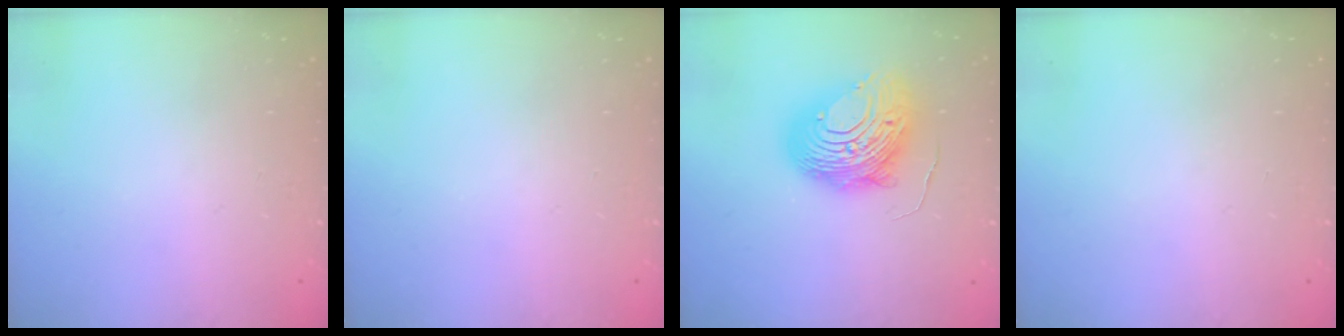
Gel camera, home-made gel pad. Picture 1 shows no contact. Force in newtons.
{"total": 0.0}
{"total": 14.9, "press": 14.8, "slide": 1.3}
{"total": 0.0}